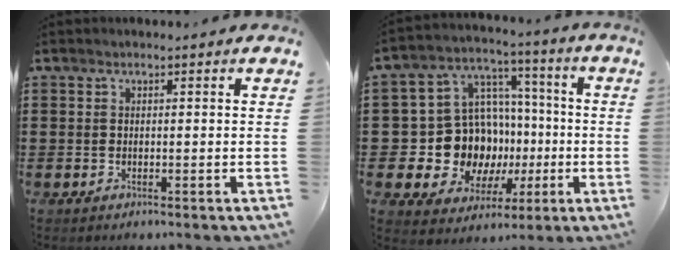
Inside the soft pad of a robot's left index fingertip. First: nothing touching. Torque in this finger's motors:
{"motor_torque": [1.99, 0.15, 0.58, 0.05]}